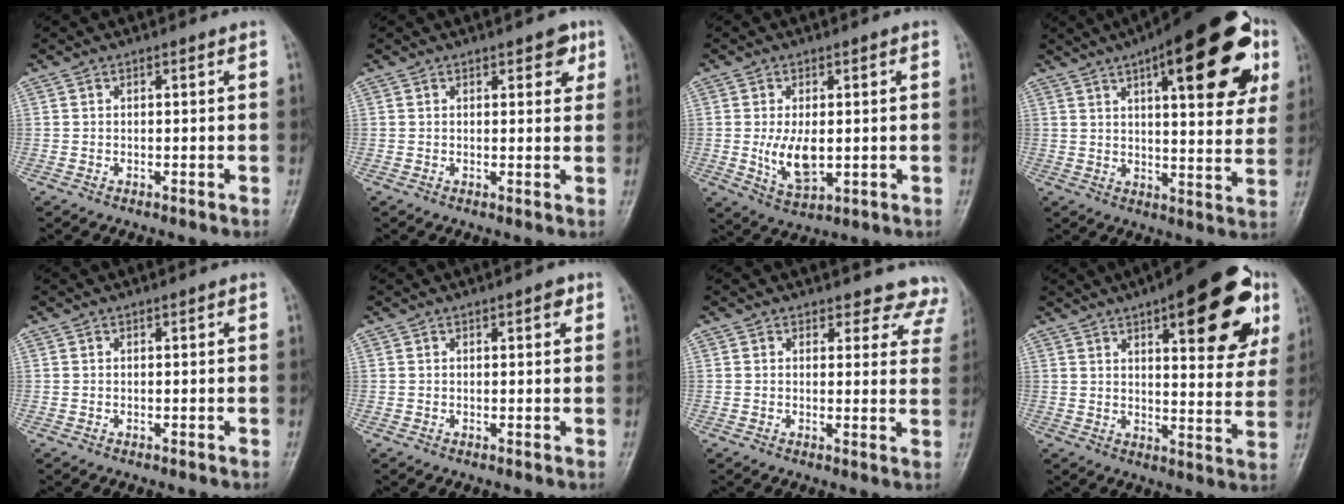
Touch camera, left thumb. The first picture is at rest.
{"total": 3.5, "force": [1.8, 1.8, 2.5], "torque": [-0.011, -0.004, 0.016]}
{"total": 7.4, "force": [-0.4, 4.1, 6.2], "torque": [-0.107, -0.011, 0.002]}
{"total": 25.0, "force": [10.9, 8.5, 20.9], "torque": [-0.261, -0.008, 0.147]}
{"total": 0.0}
{"total": 1.8, "force": [0.9, 0.7, 1.4], "torque": [-0.013, -0.001, 0.008]}
{"total": 8.8, "force": [8.0, 3.7, -0.1], "torque": [0.063, -0.042, 0.053]}
{"total": 21.4, "force": [9.9, 7.7, 17.4], "torque": [-0.192, -0.020, 0.130]}